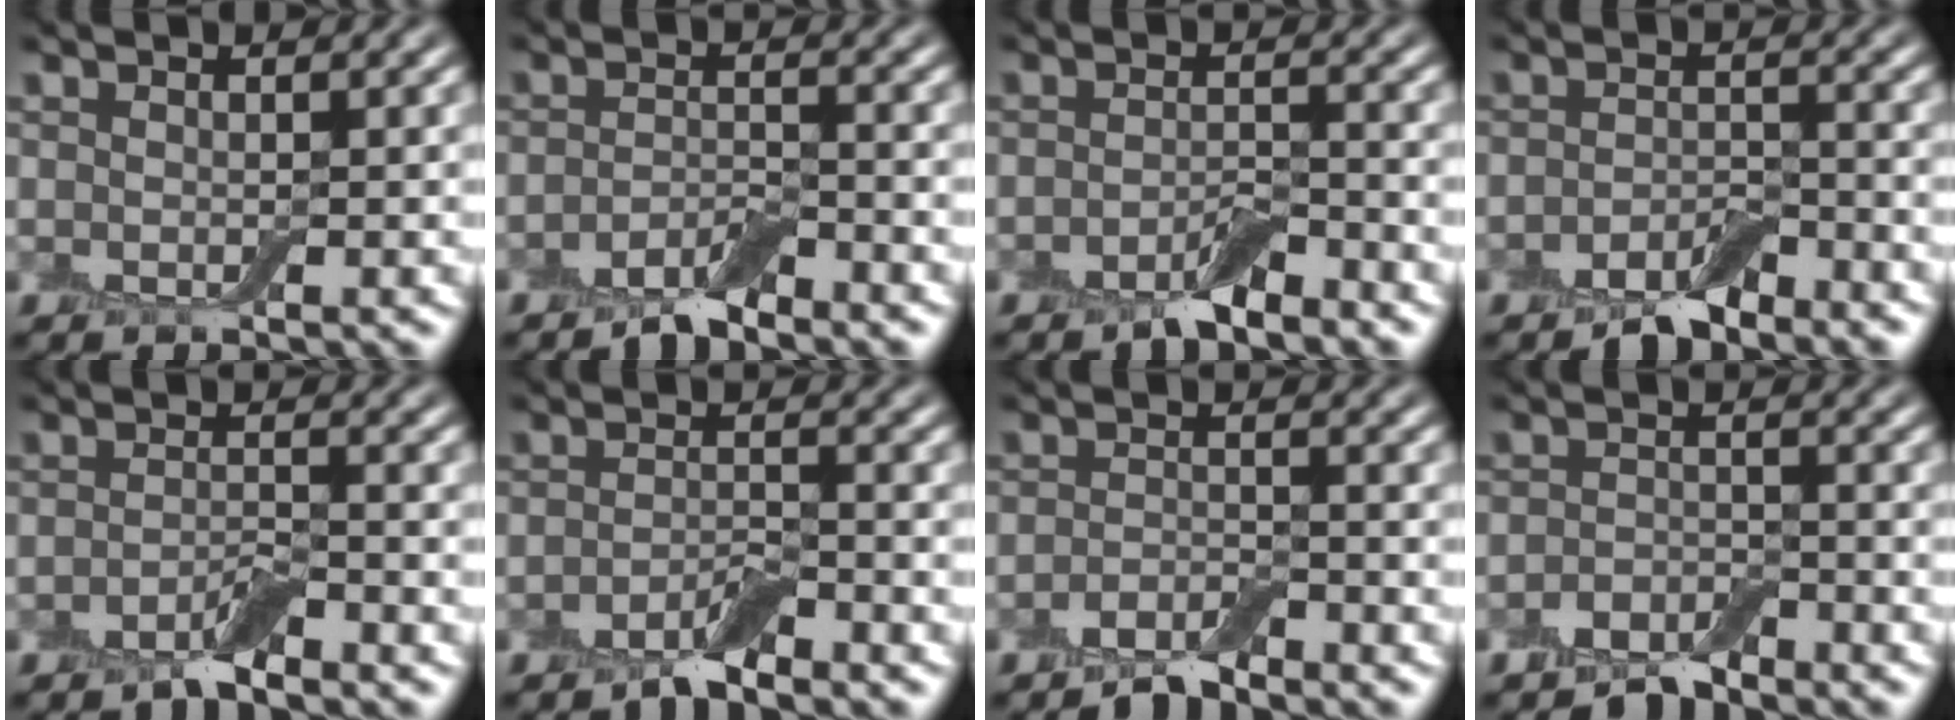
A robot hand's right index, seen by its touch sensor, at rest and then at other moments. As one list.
[{"total": 2.6, "force": [-2.2, 0.5, 1.3], "torque": [-0.024, 0.005, -0.045]}, {"total": 2.5, "force": [-1.9, 0.7, 1.5], "torque": [-0.024, 0.004, -0.036]}, {"total": 3.0, "force": [-2.3, 1.0, 1.5], "torque": [-0.025, 0.005, -0.046]}, {"total": 1.9, "force": [-1.4, 0.4, 1.2], "torque": [-0.022, 0.004, -0.030]}, {"total": 2.3, "force": [-1.8, 0.5, 1.4], "torque": [-0.025, 0.004, -0.037]}, {"total": 2.3, "force": [-1.9, 0.5, 1.1], "torque": [-0.022, 0.003, -0.041]}, {"total": 2.6, "force": [-2.2, 0.9, 0.9], "torque": [-0.014, 0.005, -0.045]}]